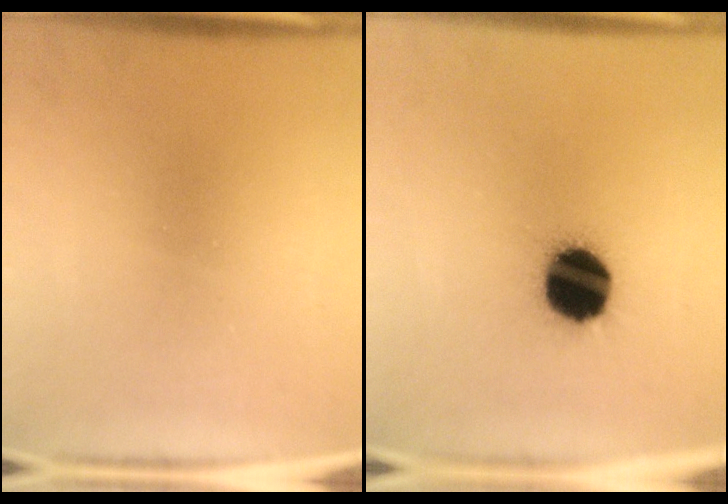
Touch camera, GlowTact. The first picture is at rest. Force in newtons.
{"total": 15.0}